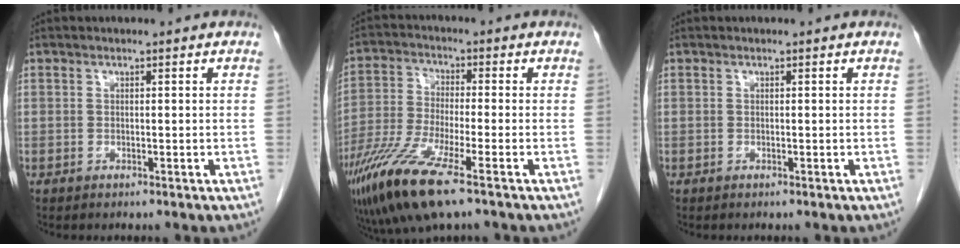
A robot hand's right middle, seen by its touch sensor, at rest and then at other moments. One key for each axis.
{"total": 12.1, "fx": -7.1, "fy": 1.2, "fz": 9.7, "tx": -0.212, "ty": -0.032, "tz": -0.135}
{"total": 0.0}